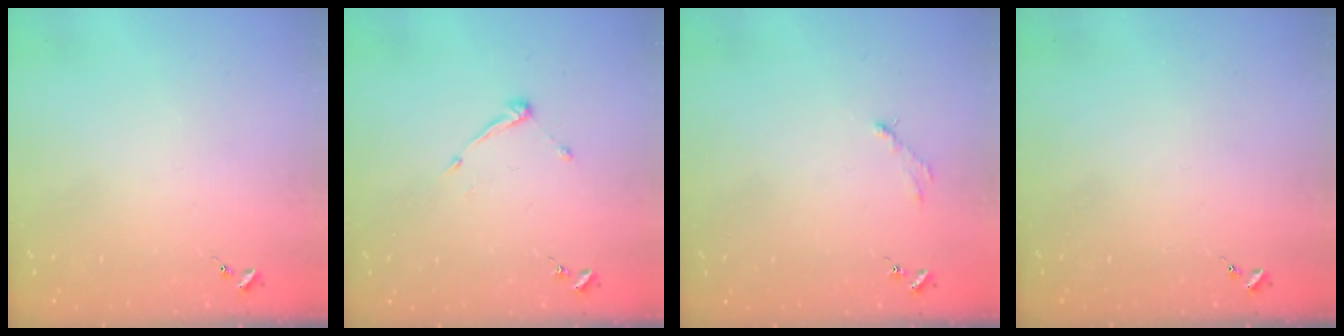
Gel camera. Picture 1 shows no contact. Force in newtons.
{"total": 6.6, "press": 6.6, "slide": 0.5}
{"total": 2.8, "press": 2.8, "slide": 0.4}
{"total": 0.0}